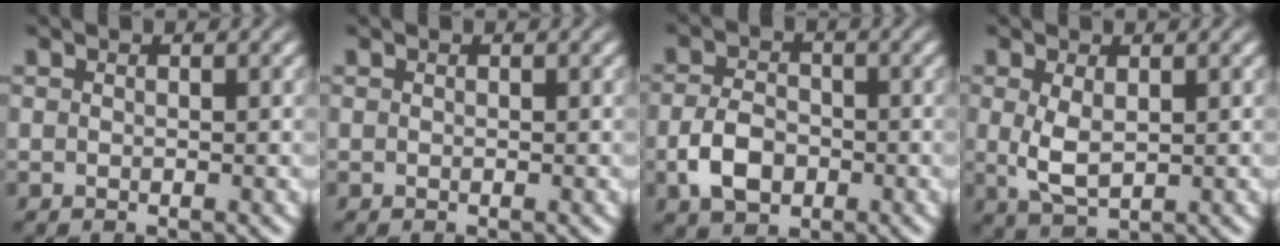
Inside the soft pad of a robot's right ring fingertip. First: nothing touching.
{"total": 0.0}
{"total": 3.3, "force": [-1.2, 2.3, 2.0], "torque": [-0.045, -0.013, -0.015]}
{"total": 3.2, "force": [0.0, 2.1, 2.4], "torque": [-0.067, -0.021, 0.016]}